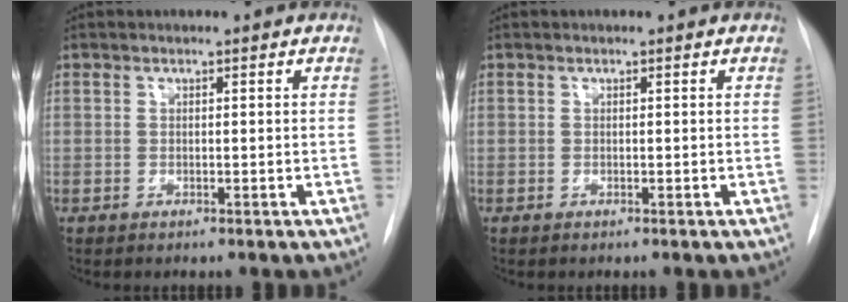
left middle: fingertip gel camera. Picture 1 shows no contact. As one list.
[{"total": 0.0}]